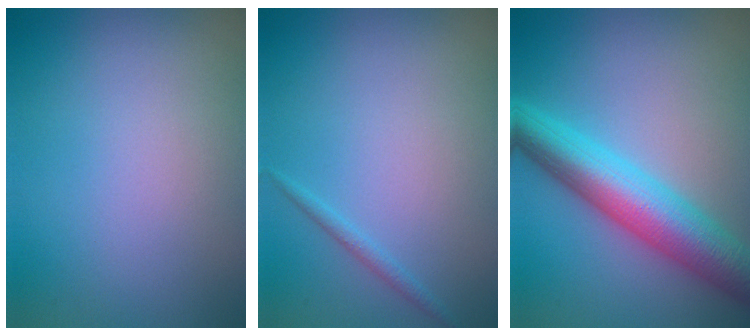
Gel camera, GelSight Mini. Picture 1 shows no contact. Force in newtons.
{"total": 0.9, "press": 0.9, "slide": 0.1}
{"total": 8.0, "press": 8.0, "slide": 0.2}